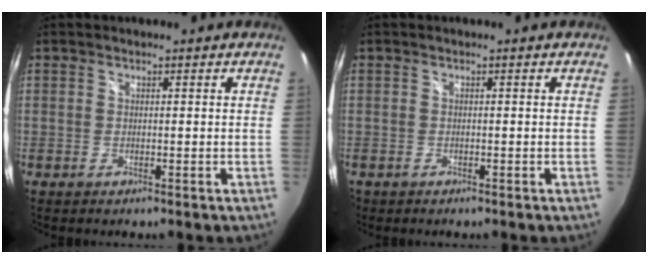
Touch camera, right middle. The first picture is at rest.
{"total": 0.9, "force": [-0.6, 0.7, 0.2], "torque": [-0.007, -0.003, -0.010]}